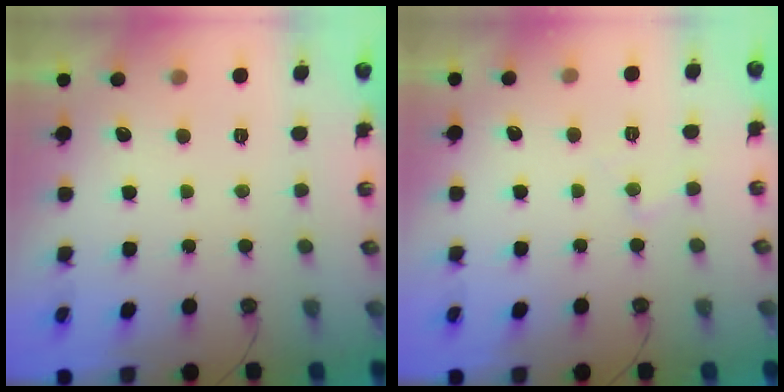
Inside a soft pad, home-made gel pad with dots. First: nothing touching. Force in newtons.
{"total": 5.1, "press": 5.0, "slide": 0.8}